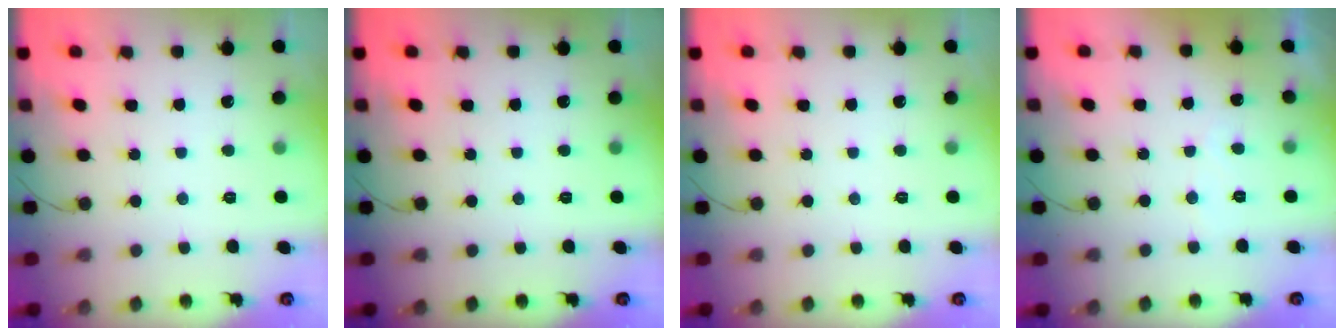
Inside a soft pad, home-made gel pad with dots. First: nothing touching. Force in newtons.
{"total": 0.0}
{"total": 0.0}
{"total": 2.3, "press": 2.3, "slide": 0.1}